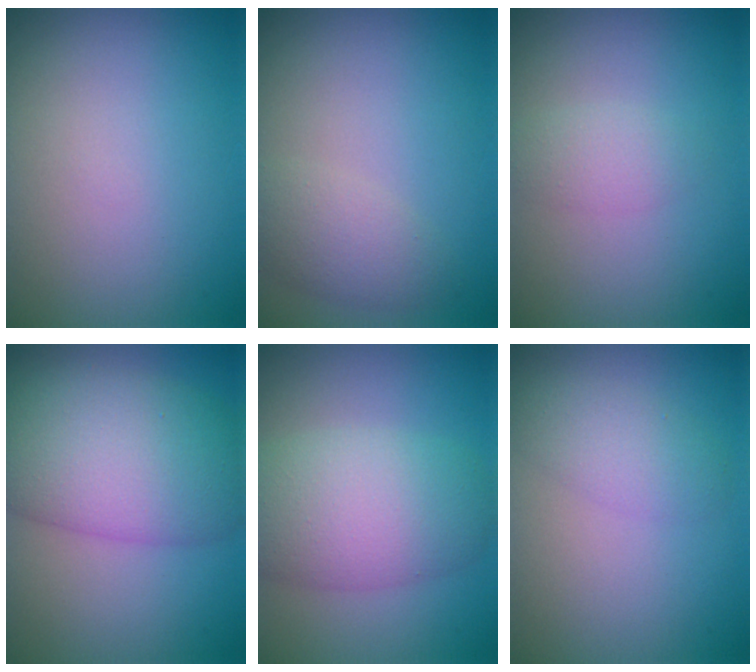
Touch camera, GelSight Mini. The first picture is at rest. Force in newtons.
{"total": 2.5, "press": 2.5, "slide": 0.1}
{"total": 1.5, "press": 1.5, "slide": 0.0}
{"total": 10.0, "press": 9.9, "slide": 0.4}
{"total": 6.7, "press": 6.7, "slide": 0.6}
{"total": 2.4, "press": 2.4, "slide": 0.2}